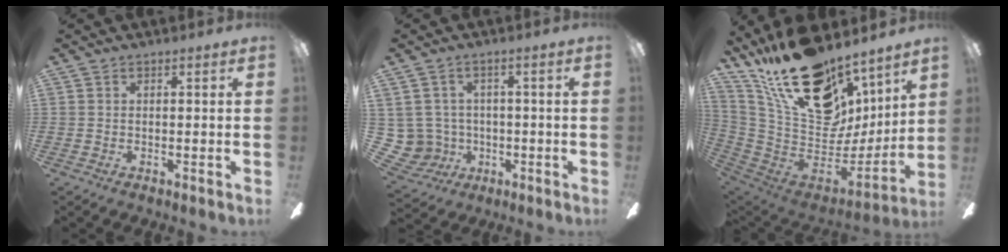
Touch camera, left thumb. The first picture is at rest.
{"total": 6.3, "force": [0.4, 6.3, 0.7], "torque": [-0.064, -0.007, 0.013]}
{"total": 27.1, "force": [18.6, 13.5, 14.4], "torque": [-0.259, -0.121, 0.350]}